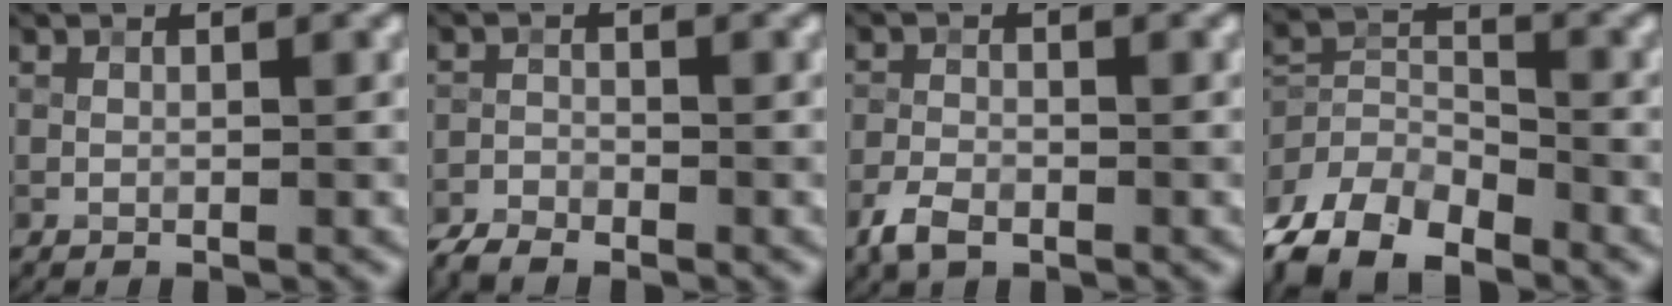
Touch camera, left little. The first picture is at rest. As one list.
[{"total": 2.6, "force": [-2.5, 0.7, 0.6], "torque": [-0.014, -0.005, -0.058]}, {"total": 2.5, "force": [-1.7, 1.3, 1.3], "torque": [-0.024, -0.003, -0.041]}, {"total": 8.7, "force": [-6.2, 4.4, 4.3], "torque": [-0.075, -0.011, -0.117]}]